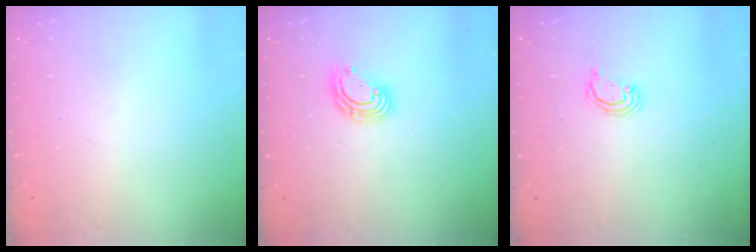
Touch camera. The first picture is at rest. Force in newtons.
{"total": 7.9, "press": 7.8, "slide": 1.5}
{"total": 2.6, "press": 2.5, "slide": 0.3}